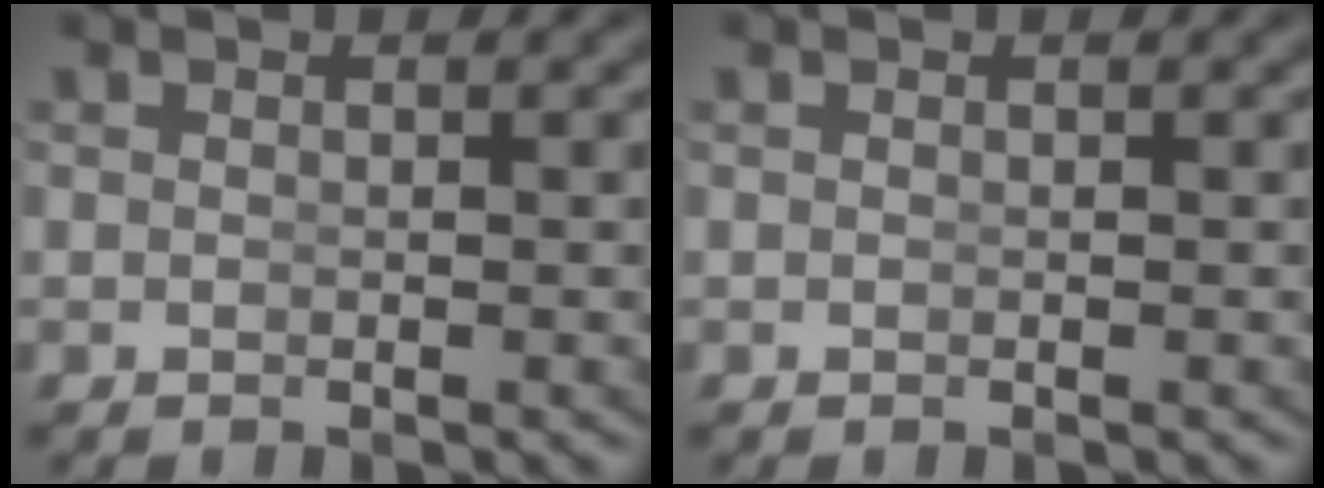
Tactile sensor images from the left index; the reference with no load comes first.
{"total": 0.0}